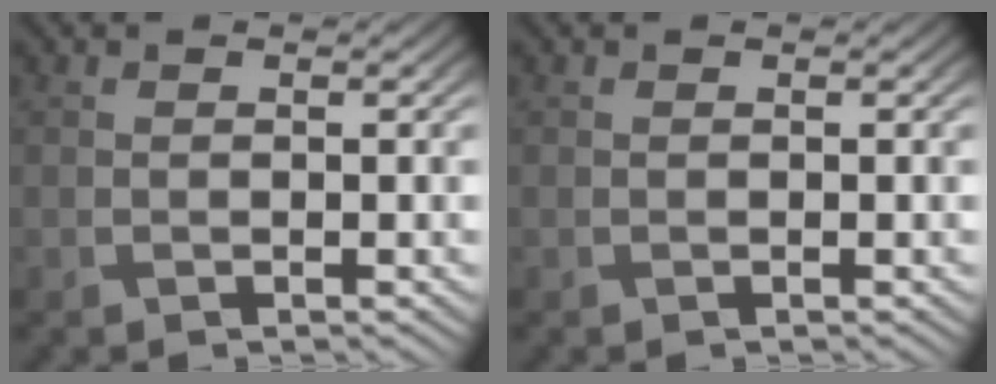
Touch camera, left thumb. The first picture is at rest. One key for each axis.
{"total": 0.0}